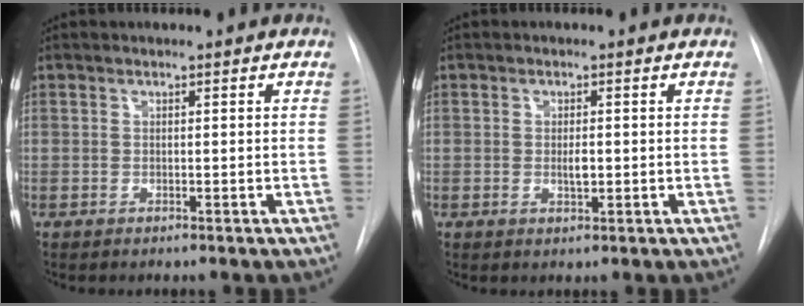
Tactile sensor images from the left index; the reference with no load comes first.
{"total": 2.0, "force": [-0.2, 0.8, 1.9], "torque": [-0.034, -0.001, -0.002]}